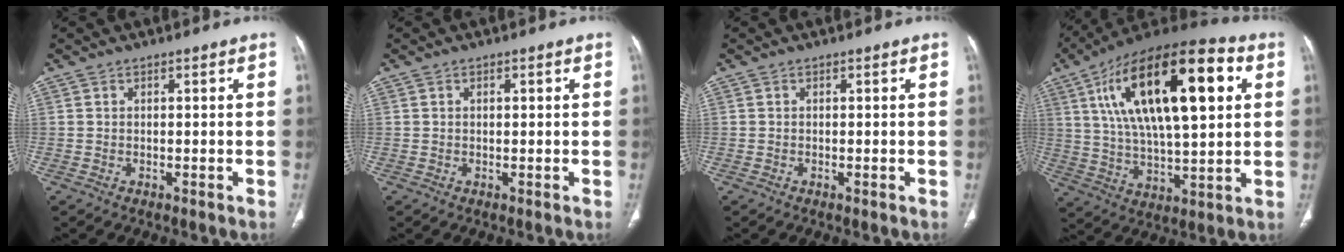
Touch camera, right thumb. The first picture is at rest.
{"total": 0.6, "force": [0.2, 0.4, 0.5], "torque": [-0.011, 0.002, 0.004]}
{"total": 0.0}
{"total": 28.4, "force": [8.7, 11.2, 24.6], "torque": [-0.415, 0.008, 0.136]}